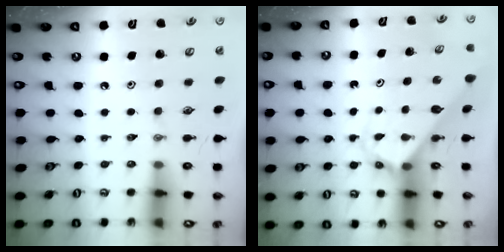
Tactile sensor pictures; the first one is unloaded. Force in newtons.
{"total": 2.8, "press": 2.8, "slide": 0.1}